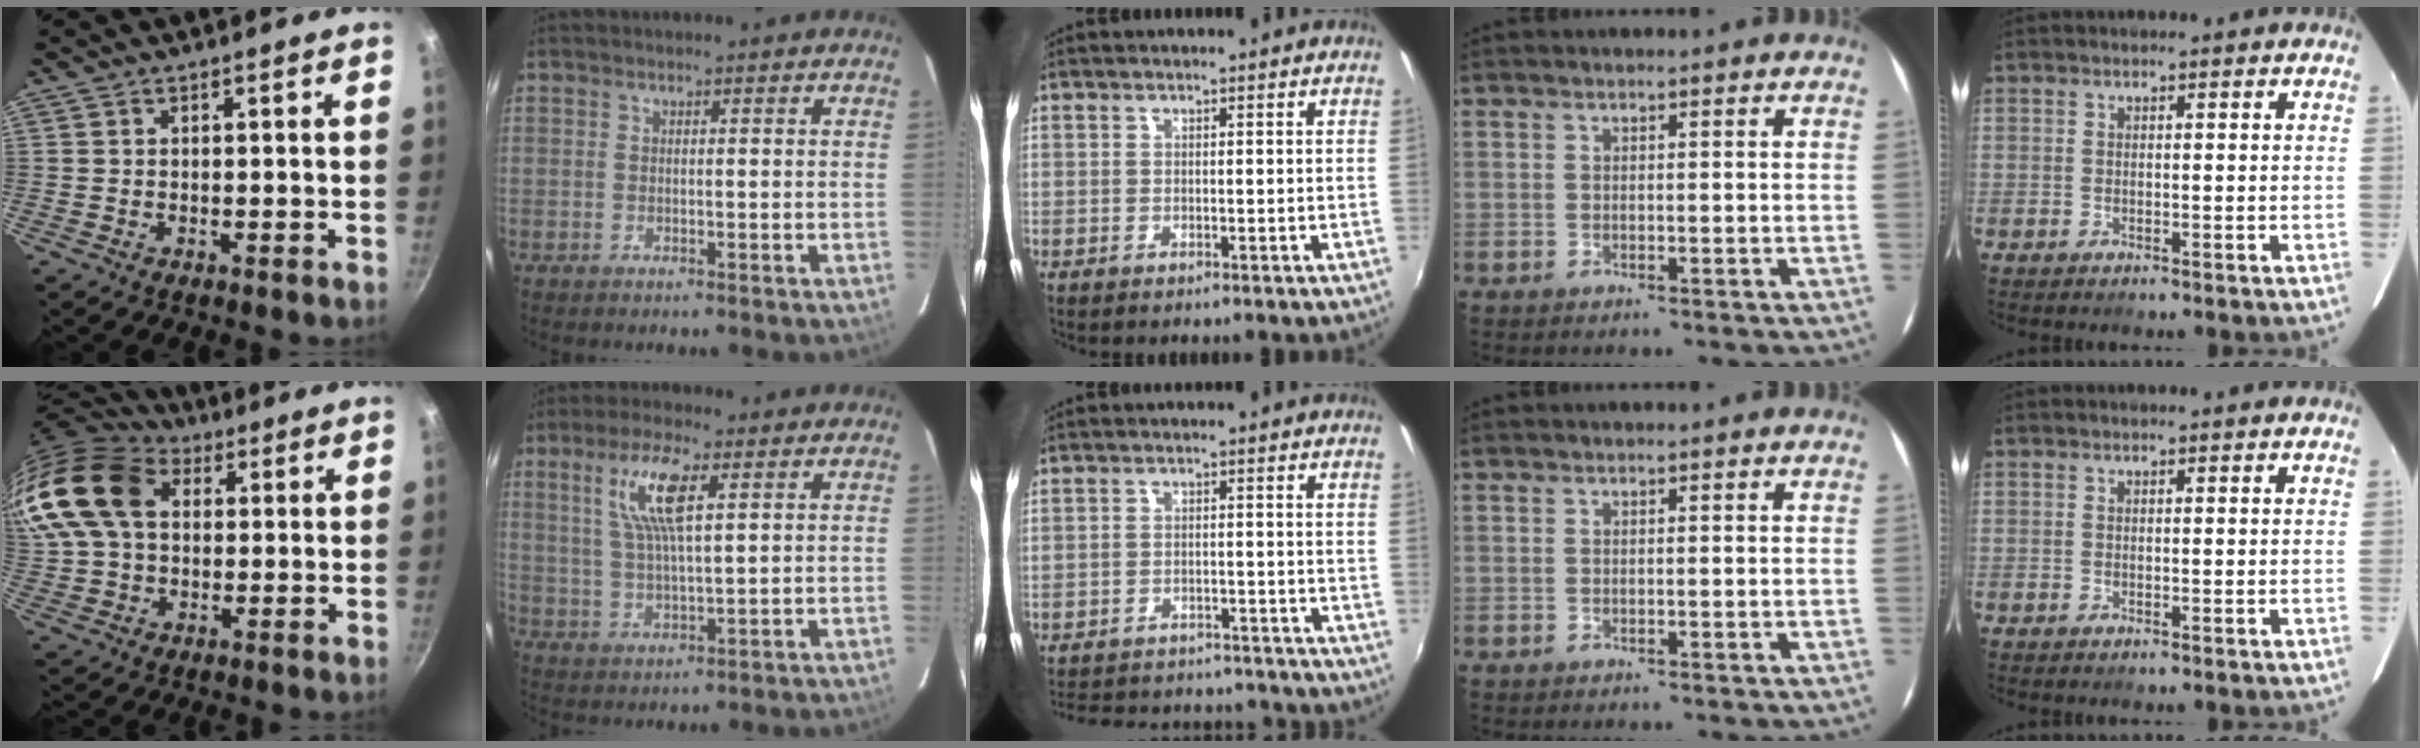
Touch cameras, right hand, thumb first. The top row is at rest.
{"thumb": {"total": 19.6, "force": [5.0, 13.9, 13.0], "torque": [-0.262, 0.021, 0.081]}, "index": {"total": 9.5, "force": [3.7, 2.2, 8.5], "torque": [-0.168, 0.007, 0.075]}, "middle": {"total": 19.5, "force": [-17.0, 6.8, 6.6], "torque": [-0.147, 0.024, -0.214]}}